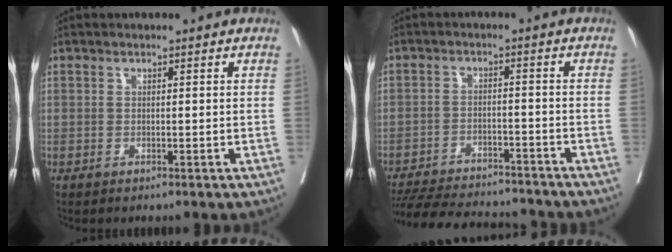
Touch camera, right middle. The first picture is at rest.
{"total": 17.6, "force": [-16.1, 3.3, 6.1], "torque": [-0.142, -0.018, -0.231]}